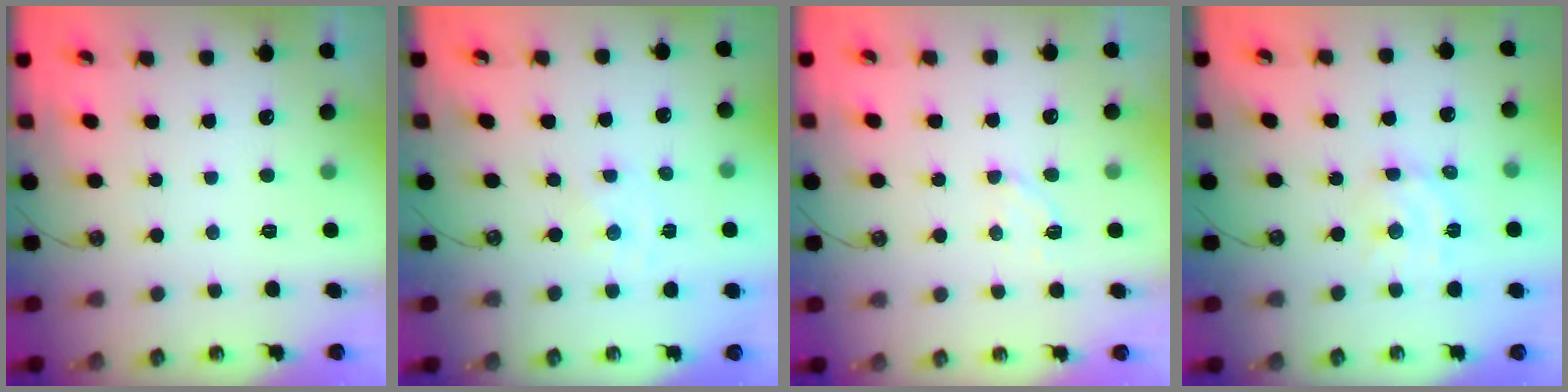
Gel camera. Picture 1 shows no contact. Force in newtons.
{"total": 0.0}
{"total": 3.0, "press": 2.9, "slide": 0.7}
{"total": 8.8, "press": 8.8, "slide": 0.5}